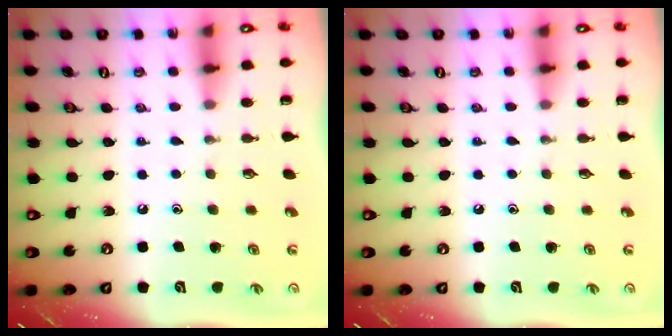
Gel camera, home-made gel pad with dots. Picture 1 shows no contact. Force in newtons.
{"total": 0.0}